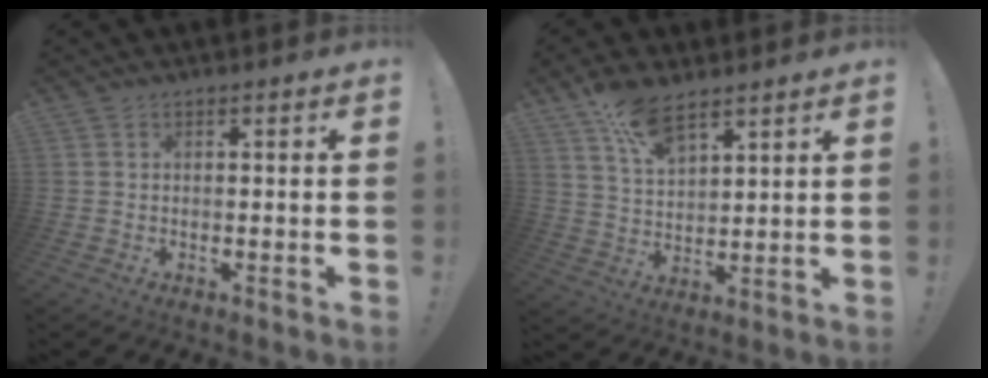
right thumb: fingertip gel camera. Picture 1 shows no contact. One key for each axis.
{"total": 9.9, "fx": 7.6, "fy": 3.7, "fz": 5.2, "tx": -0.095, "ty": -0.044, "tz": 0.143}